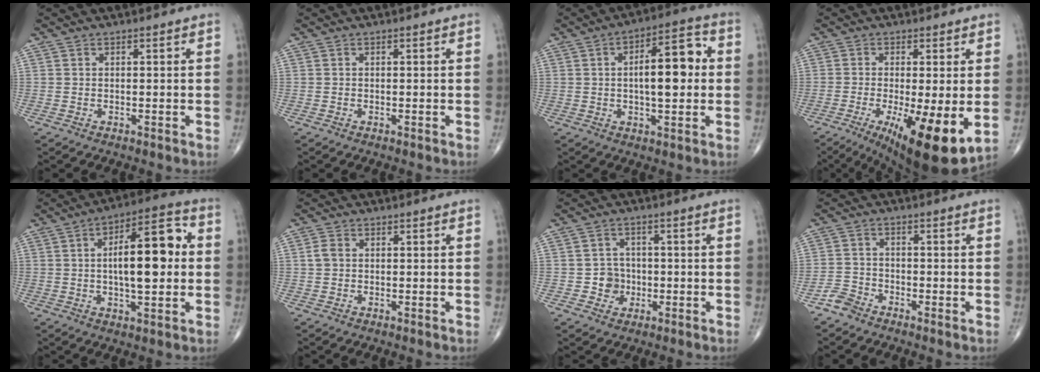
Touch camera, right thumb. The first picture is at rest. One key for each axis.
{"total": 0.0}
{"total": 12.2, "fx": 1.0, "fy": 4.8, "fz": 11.1, "tx": -0.156, "ty": 0.019, "tz": 0.010}
{"total": 15.1, "fx": -4.0, "fy": 3.9, "fz": 14.1, "tx": -0.202, "ty": -0.026, "tz": -0.049}
{"total": 15.3, "fx": 1.2, "fy": 5.9, "fz": 14.1, "tx": -0.206, "ty": 0.020, "tz": 0.013}
{"total": 2.1, "fx": 0.2, "fy": 1.7, "fz": 1.2, "tx": -0.024, "ty": 0.006, "tz": 0.002}
{"total": 4.3, "fx": -0.9, "fy": 4.1, "fz": 1.2, "tx": 0.009, "ty": 0.011, "tz": -0.018}
{"total": 3.0, "fx": -2.5, "fy": 1.6, "fz": 0.5, "tx": -0.005, "ty": 0.005, "tz": -0.059}